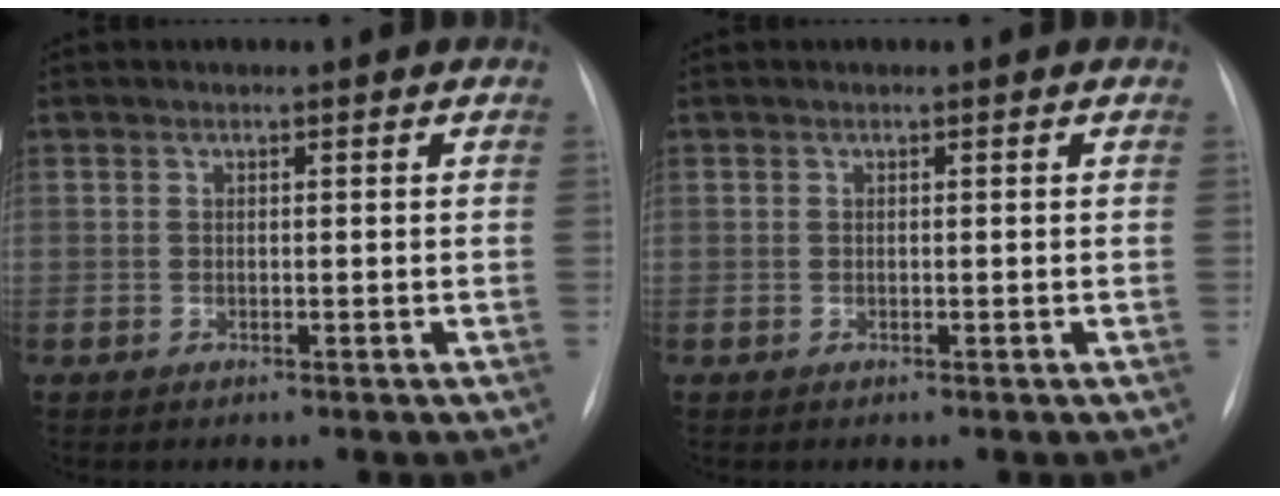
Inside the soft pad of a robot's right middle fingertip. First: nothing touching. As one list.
[{"total": 0.0}]